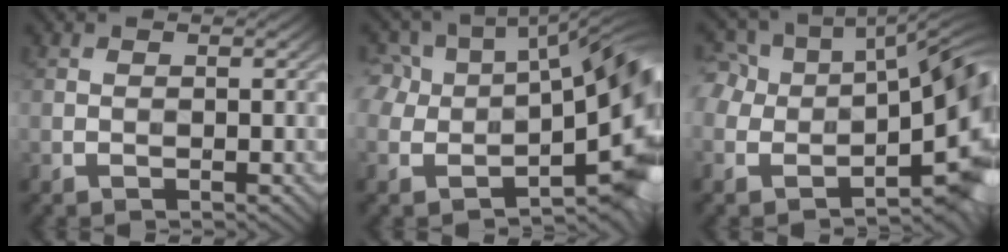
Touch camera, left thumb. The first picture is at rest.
{"total": 16.3, "force": [-2.1, 9.9, 12.8], "torque": [-0.175, -0.039, -0.012]}
{"total": 16.6, "force": [-2.8, 11.3, 11.8], "torque": [-0.168, -0.038, -0.019]}